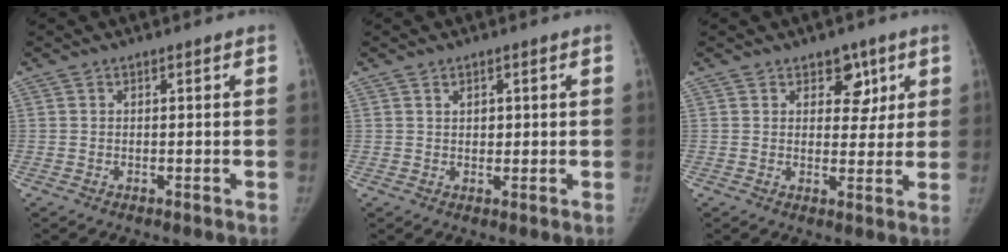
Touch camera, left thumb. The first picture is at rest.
{"total": 1.9, "force": [0.9, 1.4, 1.0], "torque": [-0.005, -0.005, 0.016]}
{"total": 5.7, "force": [3.1, 3.9, 2.9], "torque": [0.000, -0.015, 0.041]}